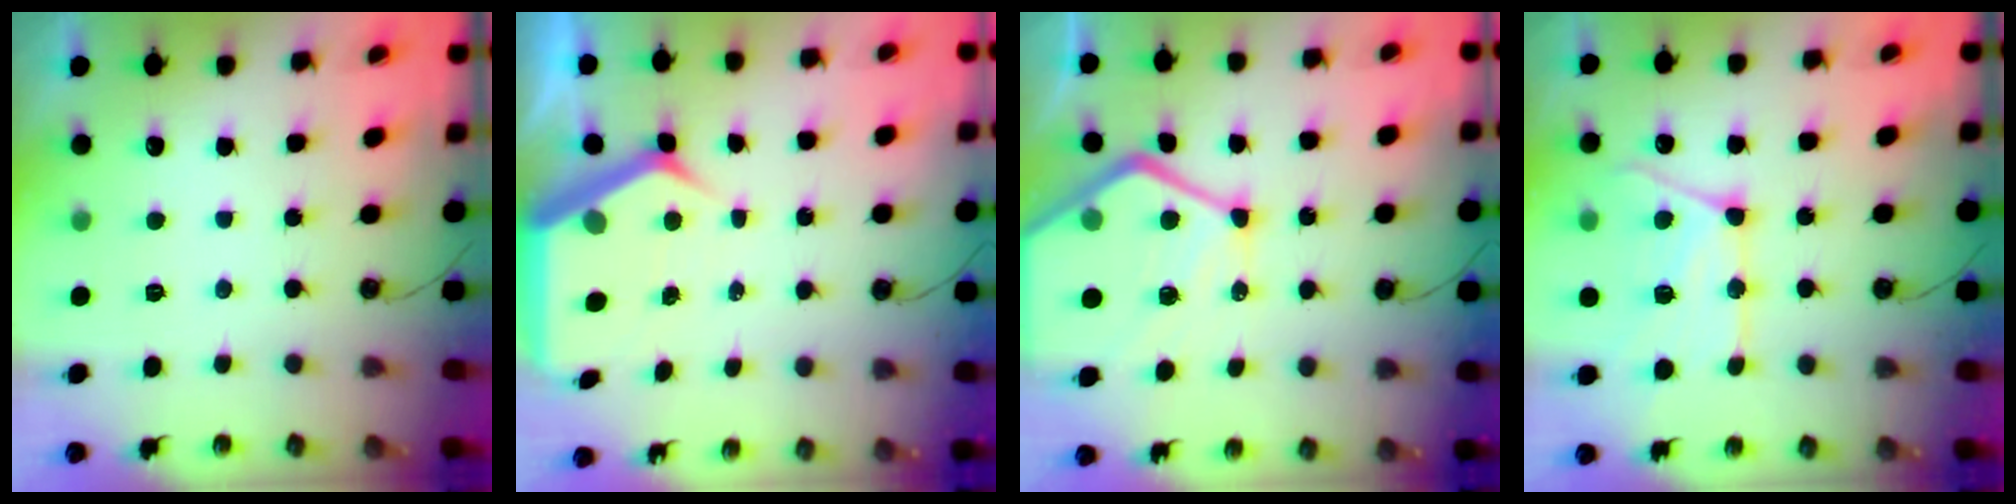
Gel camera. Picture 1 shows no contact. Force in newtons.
{"total": 8.0, "press": 7.9, "slide": 1.0}
{"total": 21.9, "press": 21.8, "slide": 2.4}
{"total": 17.7, "press": 17.6, "slide": 1.6}